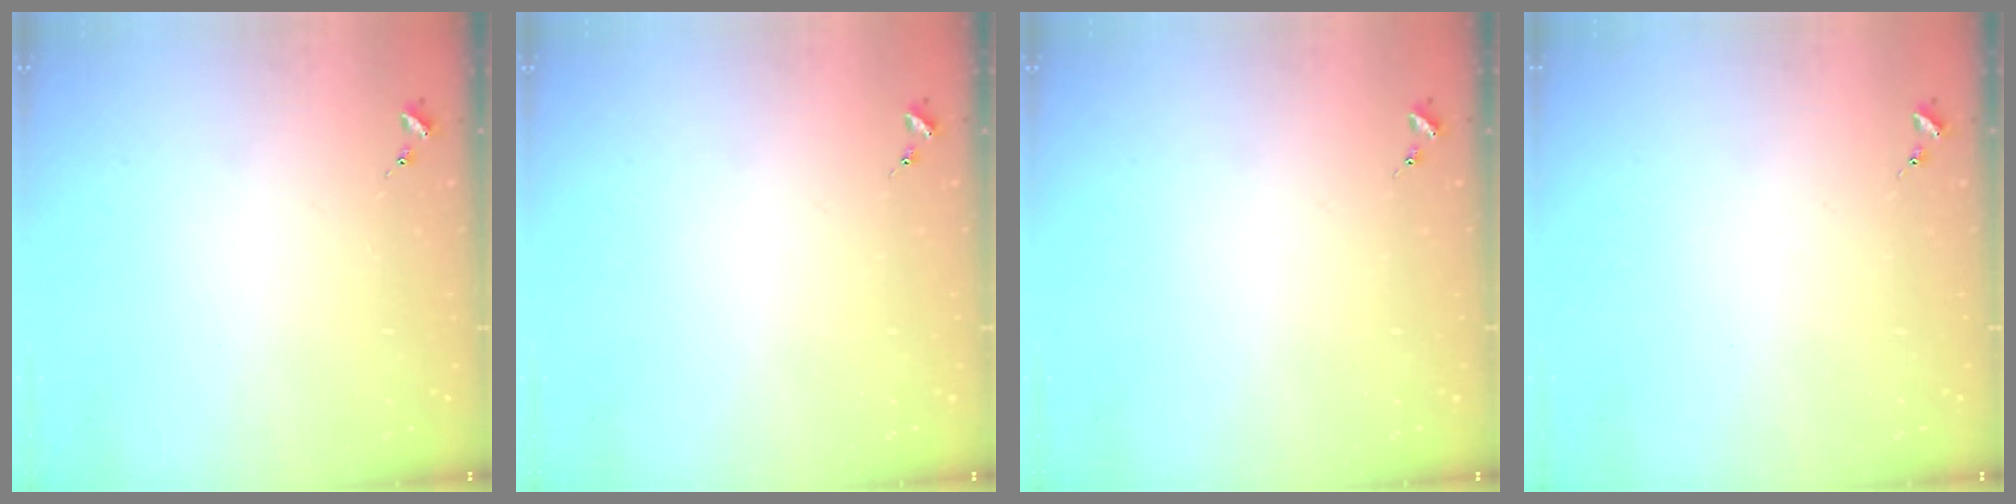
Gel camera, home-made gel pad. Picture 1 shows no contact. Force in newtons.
{"total": 0.0}
{"total": 0.0}
{"total": 0.0}